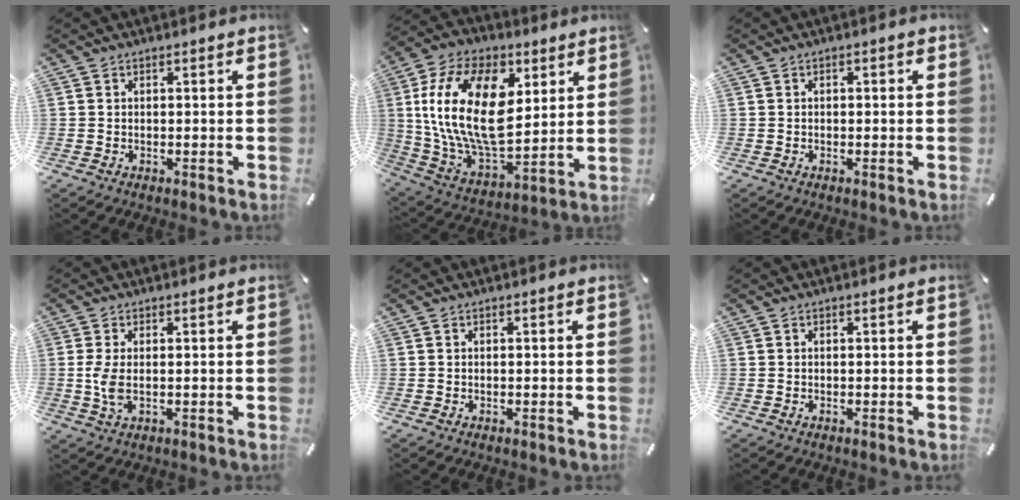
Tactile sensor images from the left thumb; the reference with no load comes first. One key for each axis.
{"total": 24.1, "fx": 5.2, "fy": 15.0, "fz": 18.1, "tx": -0.376, "ty": -0.013, "tz": 0.092}
{"total": 0.8, "fx": -0.2, "fy": 0.5, "fz": 0.6, "tx": -0.009, "ty": 0.002, "tz": -0.004}
{"total": 4.8, "fx": 0.0, "fy": 2.0, "fz": 4.4, "tx": -0.093, "ty": -0.006, "tz": -0.005}
{"total": 0.0}
{"total": 0.0}